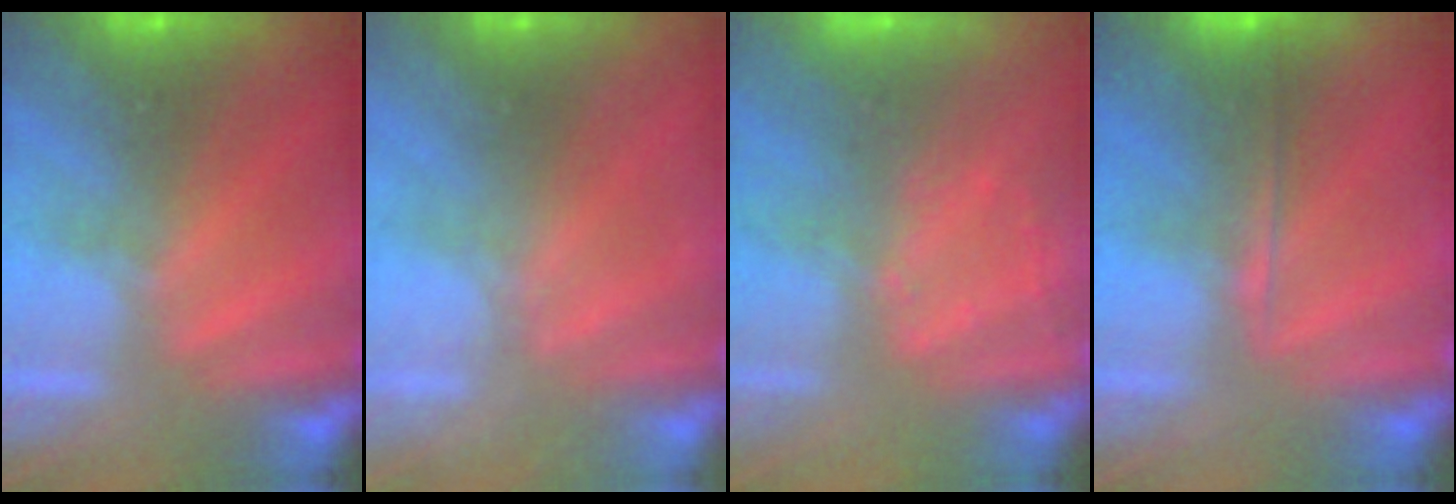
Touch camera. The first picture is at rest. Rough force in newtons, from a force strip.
{"total": 2.2}
{"total": 2.9}
{"total": 2.0}